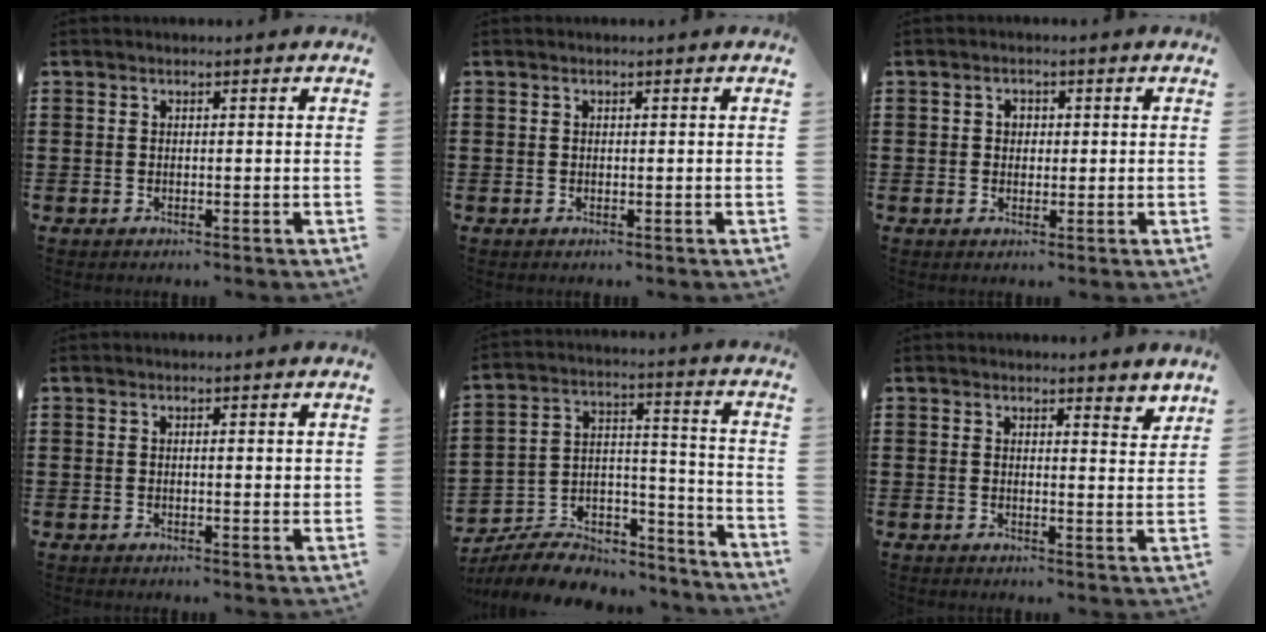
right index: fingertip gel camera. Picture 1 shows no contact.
{"total": 0.0}
{"total": 1.6, "force": [0.0, 1.4, 0.8], "torque": [-0.018, 0.009, -0.001]}
{"total": 1.1, "force": [0.1, 0.2, 1.1], "torque": [-0.021, 0.003, 0.001]}
{"total": 7.8, "force": [-6.6, 3.4, 2.3], "torque": [-0.051, 0.015, -0.129]}
{"total": 2.2, "force": [2.0, 0.3, 0.7], "torque": [-0.010, -0.002, 0.037]}